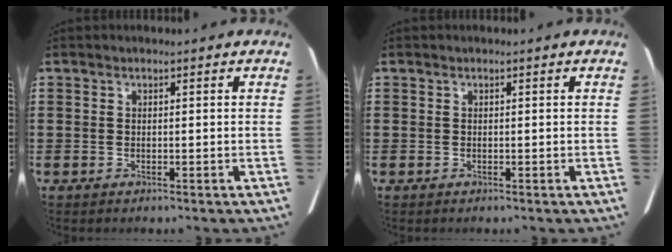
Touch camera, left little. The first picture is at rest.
{"total": 0.0}